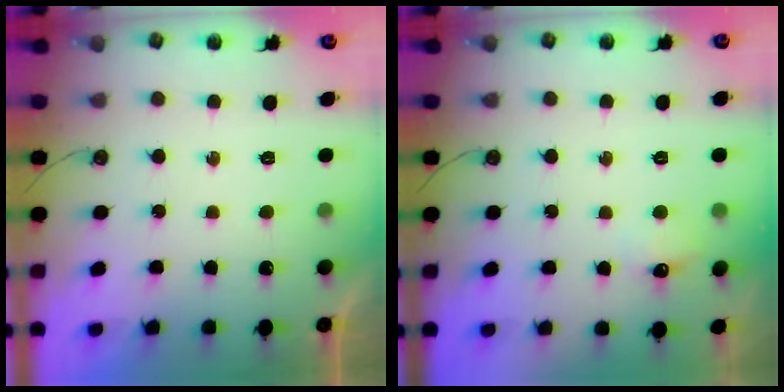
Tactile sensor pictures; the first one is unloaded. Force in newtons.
{"total": 4.8, "press": 4.8, "slide": 0.7}